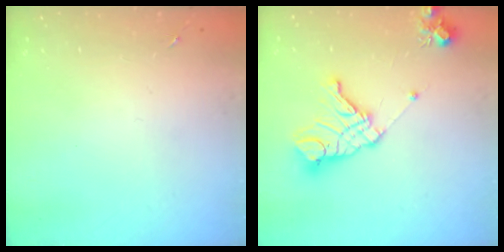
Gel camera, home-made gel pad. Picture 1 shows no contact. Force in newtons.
{"total": 15.8, "press": 15.7, "slide": 1.7}